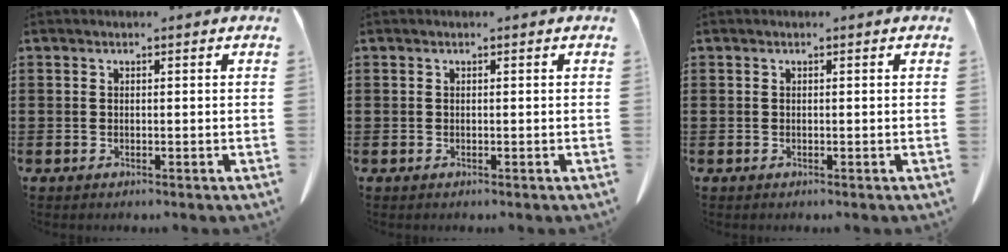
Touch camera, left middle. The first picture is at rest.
{"total": 0.0}
{"total": 0.0}